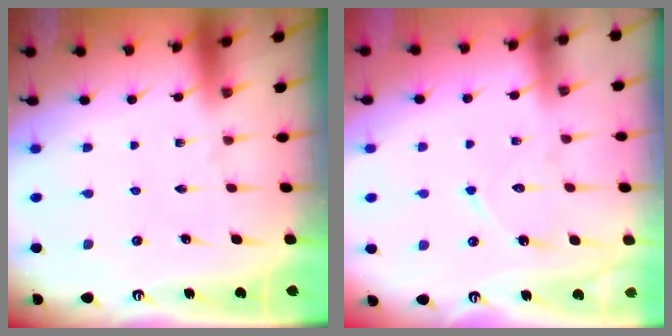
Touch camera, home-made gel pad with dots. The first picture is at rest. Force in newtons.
{"total": 7.8, "press": 7.7, "slide": 0.7}